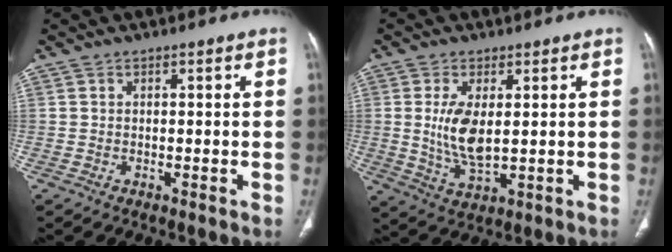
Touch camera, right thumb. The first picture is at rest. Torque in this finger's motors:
{"motor_torque": [-0.81, 0.89, 0.80, 0.10, 0.01]}